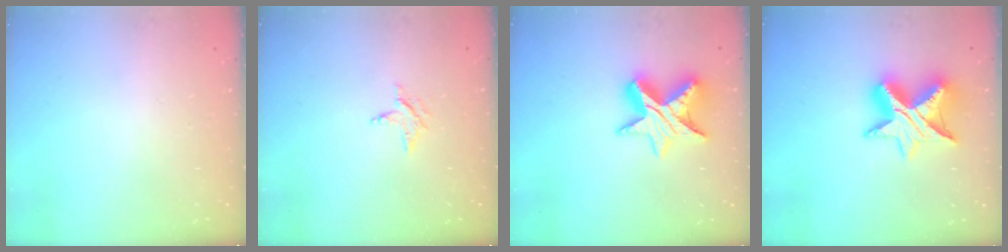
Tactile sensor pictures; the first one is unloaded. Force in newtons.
{"total": 2.5, "press": 2.5, "slide": 0.3}
{"total": 10.8, "press": 10.8, "slide": 0.7}
{"total": 12.4, "press": 12.4, "slide": 0.5}